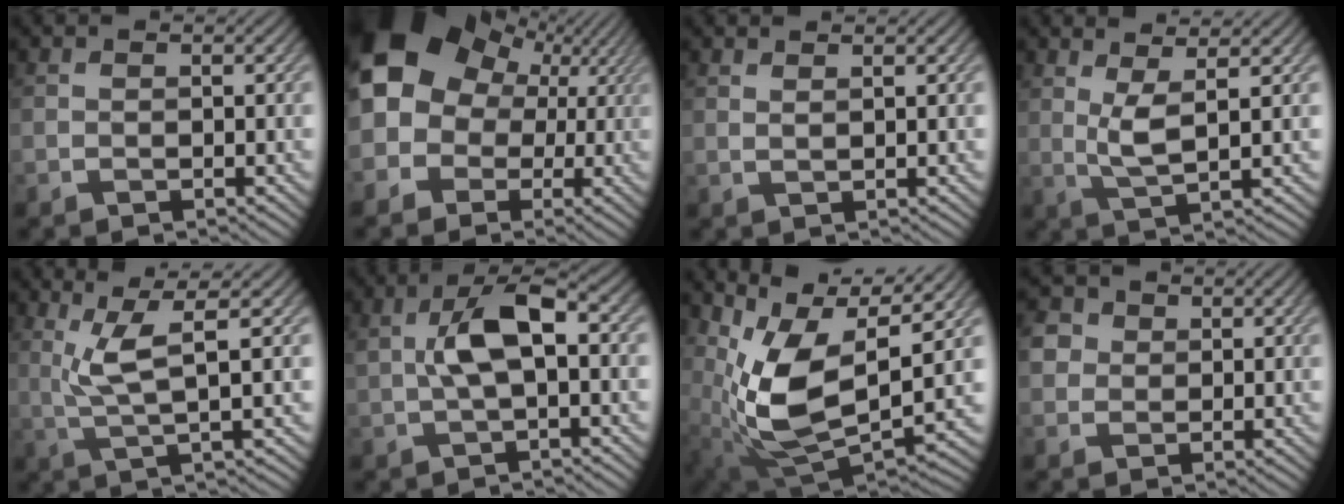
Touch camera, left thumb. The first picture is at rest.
{"total": 14.0, "force": [3.4, 12.0, 6.4], "torque": [-0.155, 0.015, 0.037]}
{"total": 1.2, "force": [1.1, -0.1, 0.4], "torque": [-0.007, 0.002, 0.018]}
{"total": 3.5, "force": [1.9, 0.2, 2.9], "torque": [-0.069, -0.001, 0.041]}
{"total": 5.3, "force": [1.9, 0.6, 4.9], "torque": [-0.108, 0.010, 0.041]}
{"total": 5.8, "force": [0.8, 2.3, 5.2], "torque": [-0.108, 0.013, 0.014]}
{"total": 12.6, "force": [4.1, 6.1, 10.2], "torque": [-0.219, -0.019, 0.089]}
{"total": 3.7, "force": [1.3, 3.3, 1.1], "torque": [-0.037, 0.015, 0.011]}